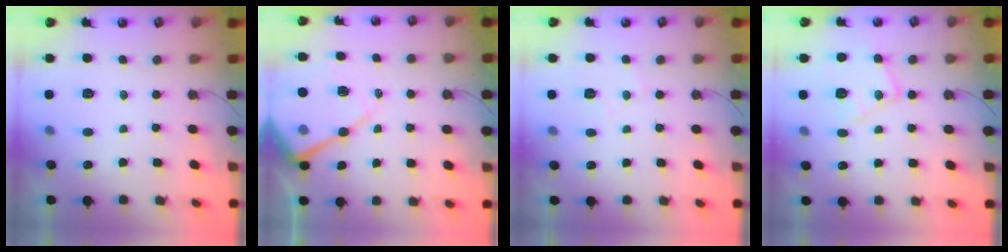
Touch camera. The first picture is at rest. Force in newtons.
{"total": 13.0, "press": 13.0, "slide": 1.1}
{"total": 5.8, "press": 5.7, "slide": 0.8}
{"total": 13.4, "press": 13.4, "slide": 1.0}